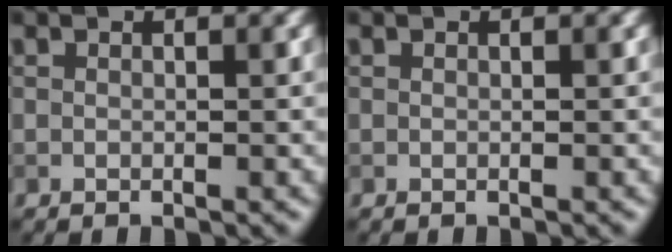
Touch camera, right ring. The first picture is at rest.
{"total": 0.0}